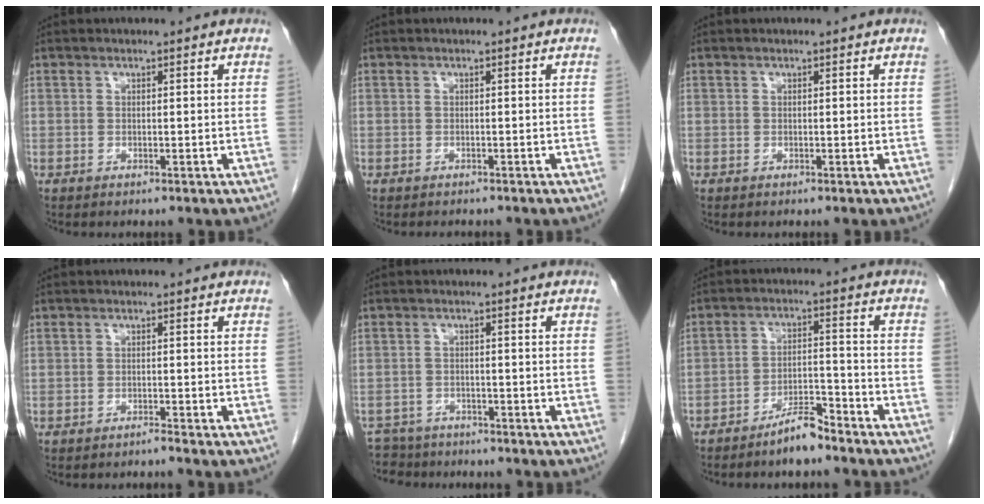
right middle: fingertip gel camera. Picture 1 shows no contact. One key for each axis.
{"total": 1.7, "fx": -1.5, "fy": 0.6, "fz": 0.4, "tx": -0.009, "ty": -0.003, "tz": -0.017}
{"total": 0.0}
{"total": 0.8, "fx": -0.7, "fy": -0.3, "fz": 0.1, "tx": 0.001, "ty": 0.000, "tz": -0.013}
{"total": 5.9, "fx": -5.4, "fy": 2.3, "fz": -0.2, "tx": 0.004, "ty": 0.000, "tz": -0.089}
{"total": 5.5, "fx": -4.7, "fy": 0.9, "fz": 2.6, "tx": -0.043, "ty": 0.000, "tz": -0.089}